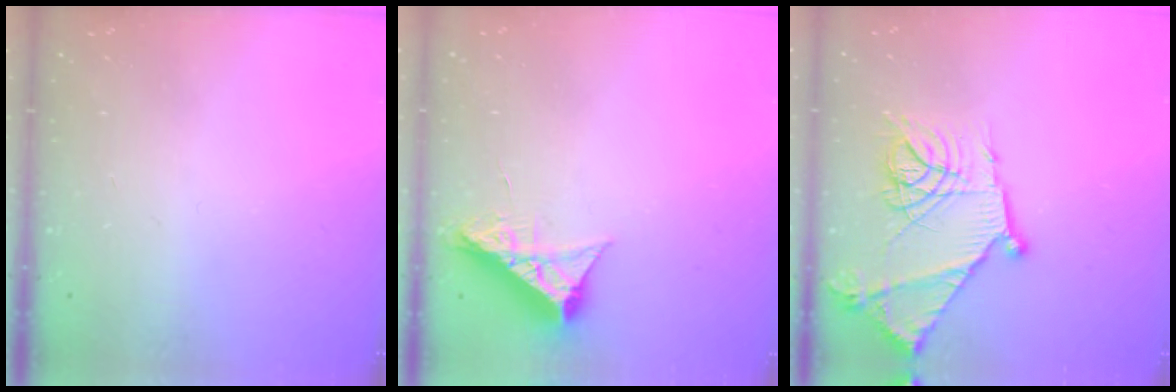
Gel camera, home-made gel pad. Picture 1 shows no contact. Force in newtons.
{"total": 8.6, "press": 8.6, "slide": 0.4}
{"total": 16.5, "press": 16.4, "slide": 1.1}